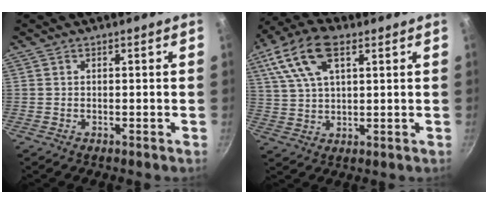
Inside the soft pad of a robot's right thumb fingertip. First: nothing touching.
{"total": 13.0, "force": [5.5, 6.4, 9.9], "torque": [-0.193, 0.007, 0.101]}